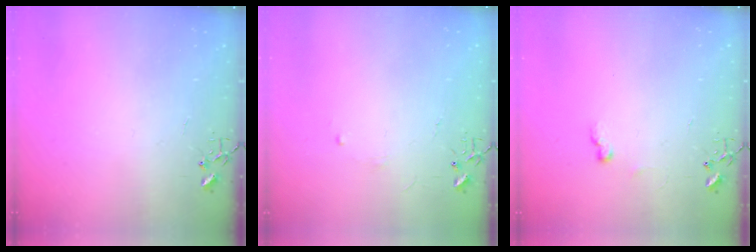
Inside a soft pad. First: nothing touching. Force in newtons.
{"total": 2.9, "press": 2.8, "slide": 0.5}
{"total": 5.9, "press": 5.9, "slide": 0.8}